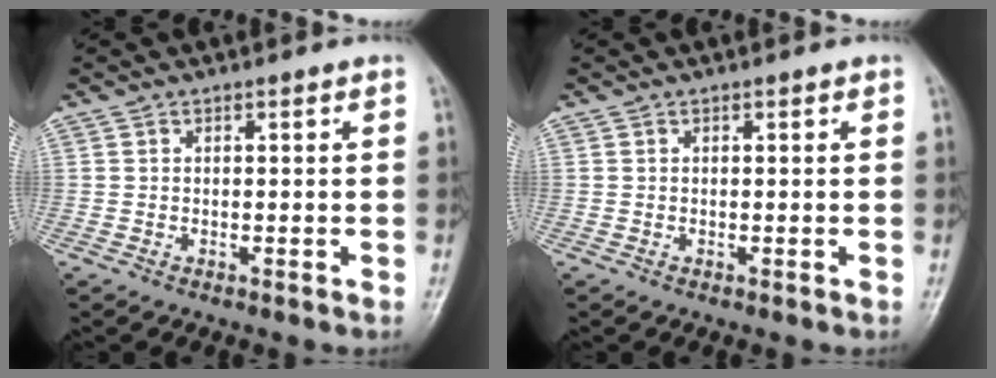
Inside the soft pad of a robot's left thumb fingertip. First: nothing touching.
{"total": 0.0}